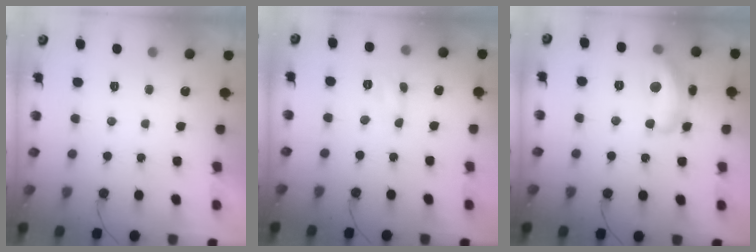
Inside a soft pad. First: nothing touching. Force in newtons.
{"total": 2.8, "press": 2.8, "slide": 0.4}
{"total": 14.1, "press": 14.0, "slide": 0.9}